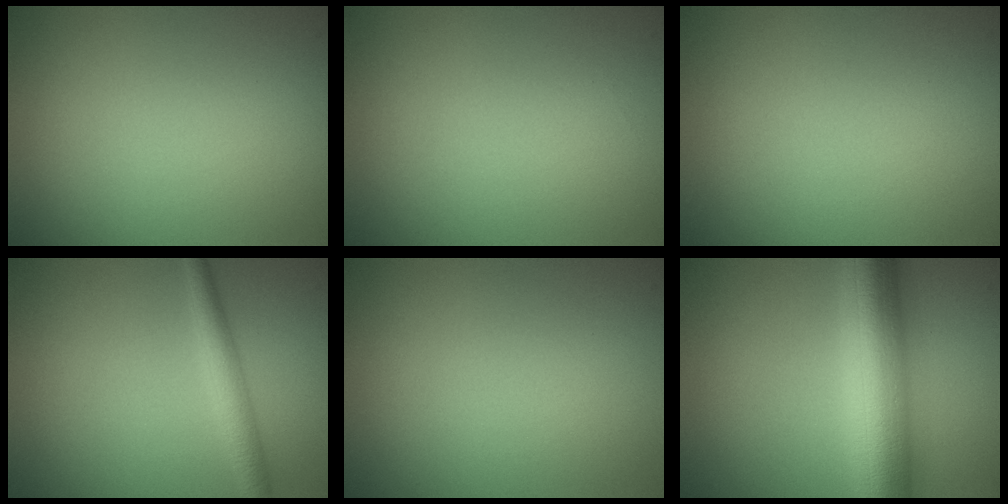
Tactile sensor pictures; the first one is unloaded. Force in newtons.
{"total": 0.0}
{"total": 0.0}
{"total": 2.4, "press": 2.4, "slide": 0.1}
{"total": 0.0}
{"total": 9.7, "press": 9.7, "slide": 0.3}